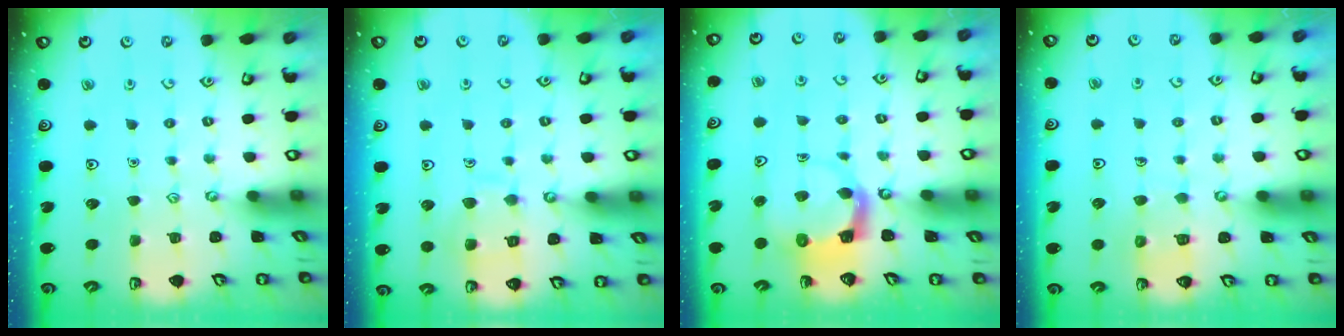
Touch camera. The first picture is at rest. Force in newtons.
{"total": 9.0, "press": 9.0, "slide": 0.8}
{"total": 3.7, "press": 3.6, "slide": 0.7}
{"total": 6.1, "press": 6.1, "slide": 0.5}